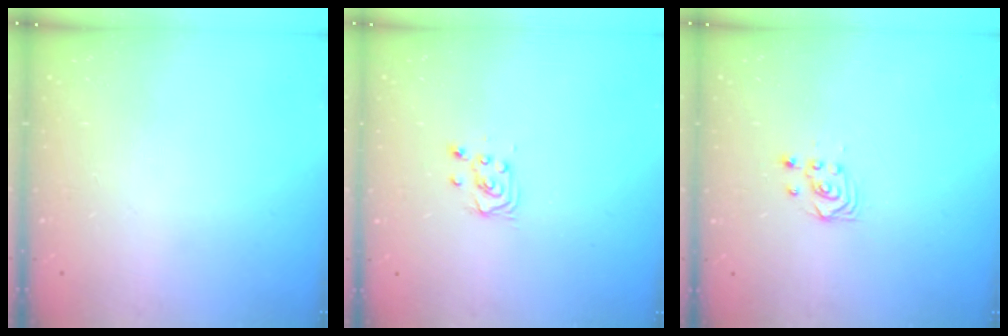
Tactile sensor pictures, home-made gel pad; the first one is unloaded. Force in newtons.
{"total": 3.8, "press": 3.8, "slide": 0.3}
{"total": 3.3, "press": 3.3, "slide": 0.4}